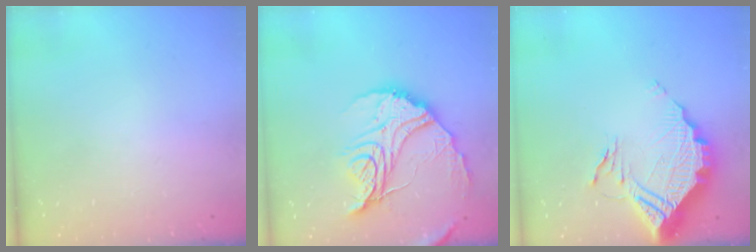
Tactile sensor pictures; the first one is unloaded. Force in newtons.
{"total": 20.5, "press": 20.5, "slide": 2.0}
{"total": 13.4, "press": 13.4, "slide": 1.1}